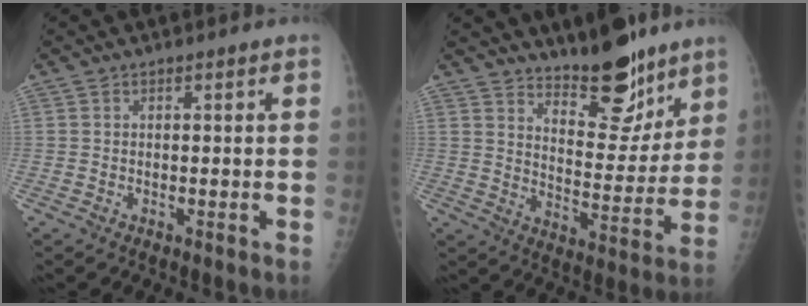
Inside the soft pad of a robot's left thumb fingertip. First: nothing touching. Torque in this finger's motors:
{"motor_torque": [0.20, 0.15, 0.20, -0.22, 0.05]}